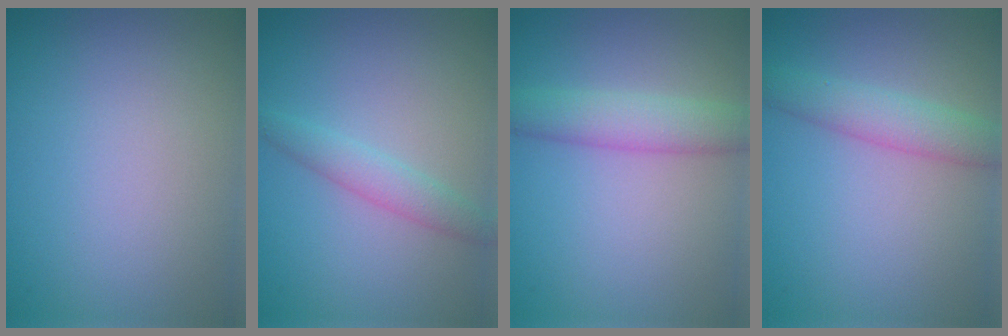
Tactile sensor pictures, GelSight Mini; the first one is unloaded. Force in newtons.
{"total": 2.1, "press": 2.1, "slide": 0.0}
{"total": 3.5, "press": 3.5, "slide": 0.1}
{"total": 3.2, "press": 3.2, "slide": 0.1}